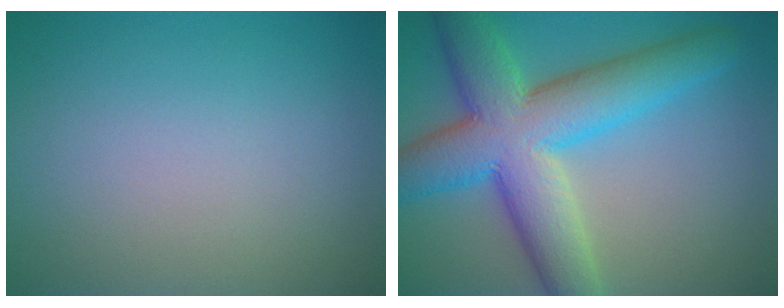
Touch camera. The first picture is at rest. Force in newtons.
{"total": 10.8, "press": 10.8, "slide": 0.4}